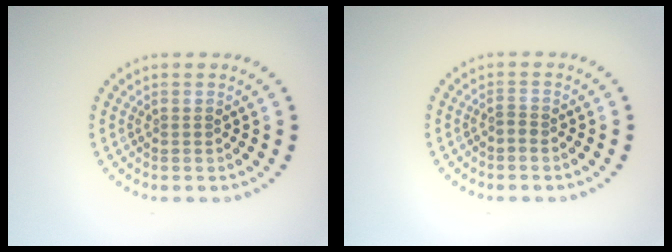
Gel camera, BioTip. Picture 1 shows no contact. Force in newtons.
{"total": 0.6, "press": 0.3, "slide": 0.5}